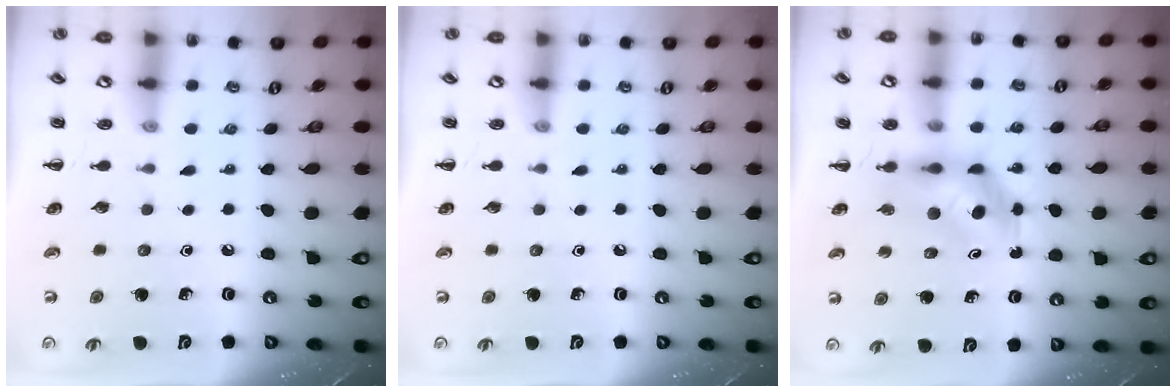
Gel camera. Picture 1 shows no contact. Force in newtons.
{"total": 0.0}
{"total": 5.1, "press": 5.0, "slide": 0.6}